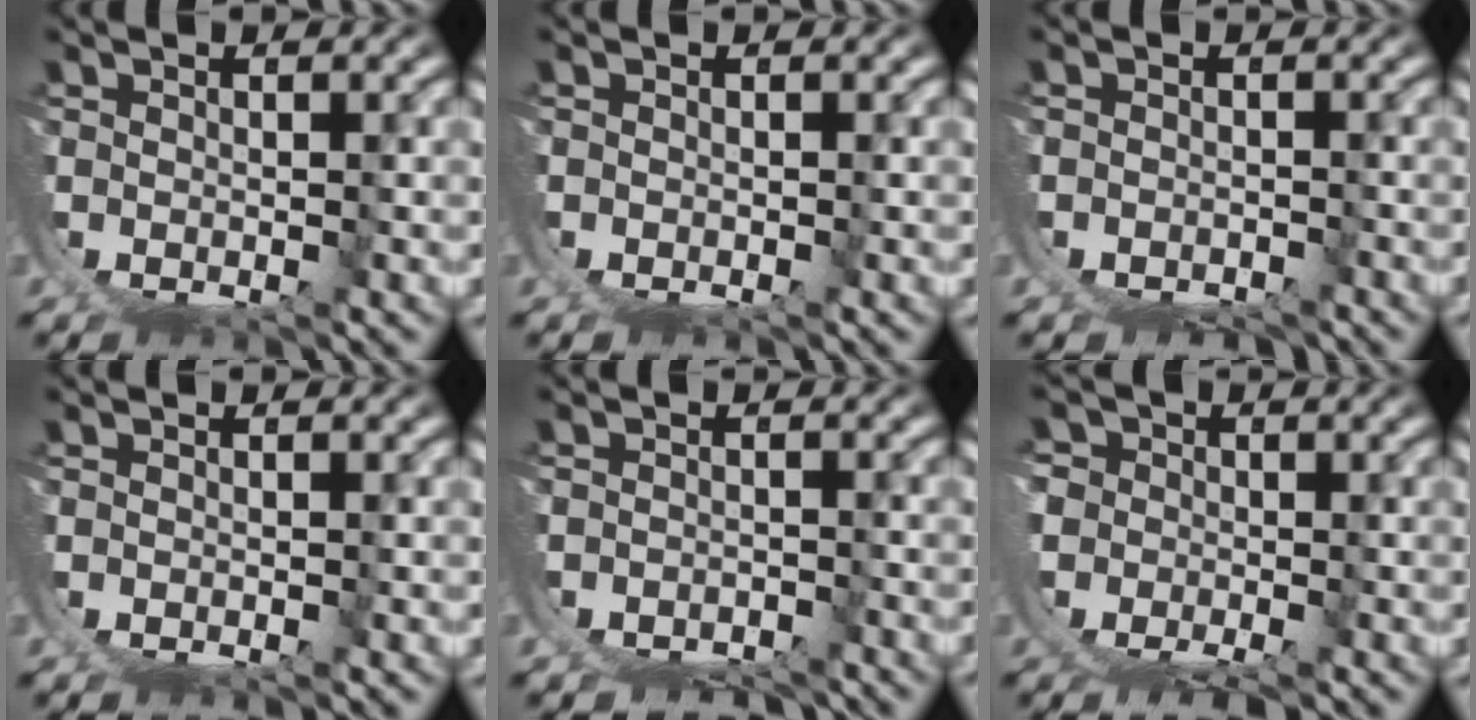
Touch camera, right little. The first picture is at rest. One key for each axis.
{"total": 1.1, "fx": -0.9, "fy": 0.6, "fz": 0.3, "tx": -0.001, "ty": -0.008, "tz": -0.014}
{"total": 3.7, "fx": -3.5, "fy": 0.9, "fz": 0.7, "tx": -0.005, "ty": -0.022, "tz": -0.051}
{"total": 0.9, "fx": -0.7, "fy": 0.4, "fz": 0.1, "tx": 0.002, "ty": -0.006, "tz": -0.013}
{"total": 4.8, "fx": -4.6, "fy": 0.8, "fz": 0.8, "tx": -0.004, "ty": -0.025, "tz": -0.069}
{"total": 9.1, "fx": -3.0, "fy": 7.6, "fz": 3.9, "tx": -0.088, "ty": -0.039, "tz": -0.050}